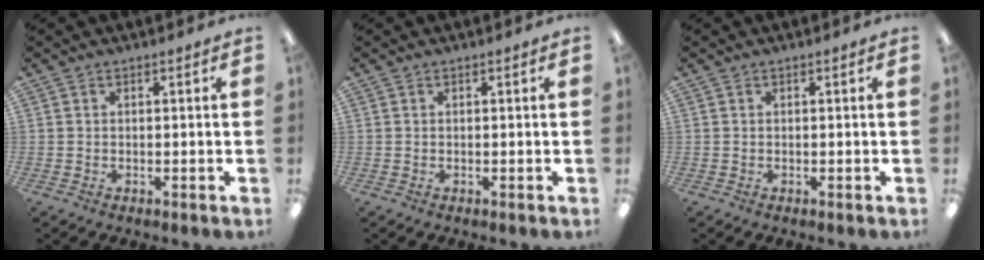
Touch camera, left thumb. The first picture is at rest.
{"total": 0.0}
{"total": 0.0}